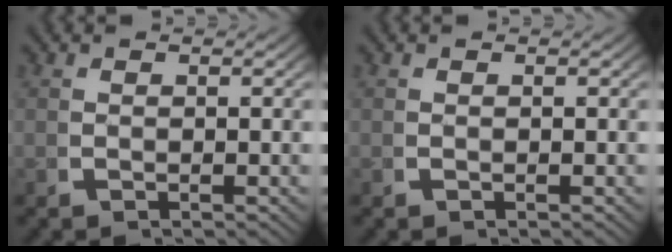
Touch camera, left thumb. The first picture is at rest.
{"total": 0.0}